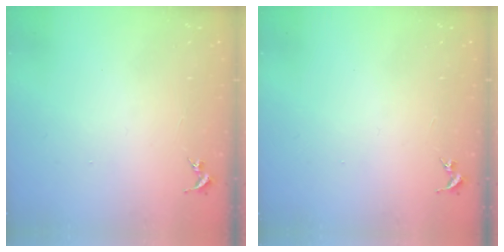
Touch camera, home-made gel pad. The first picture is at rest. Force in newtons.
{"total": 0.0}